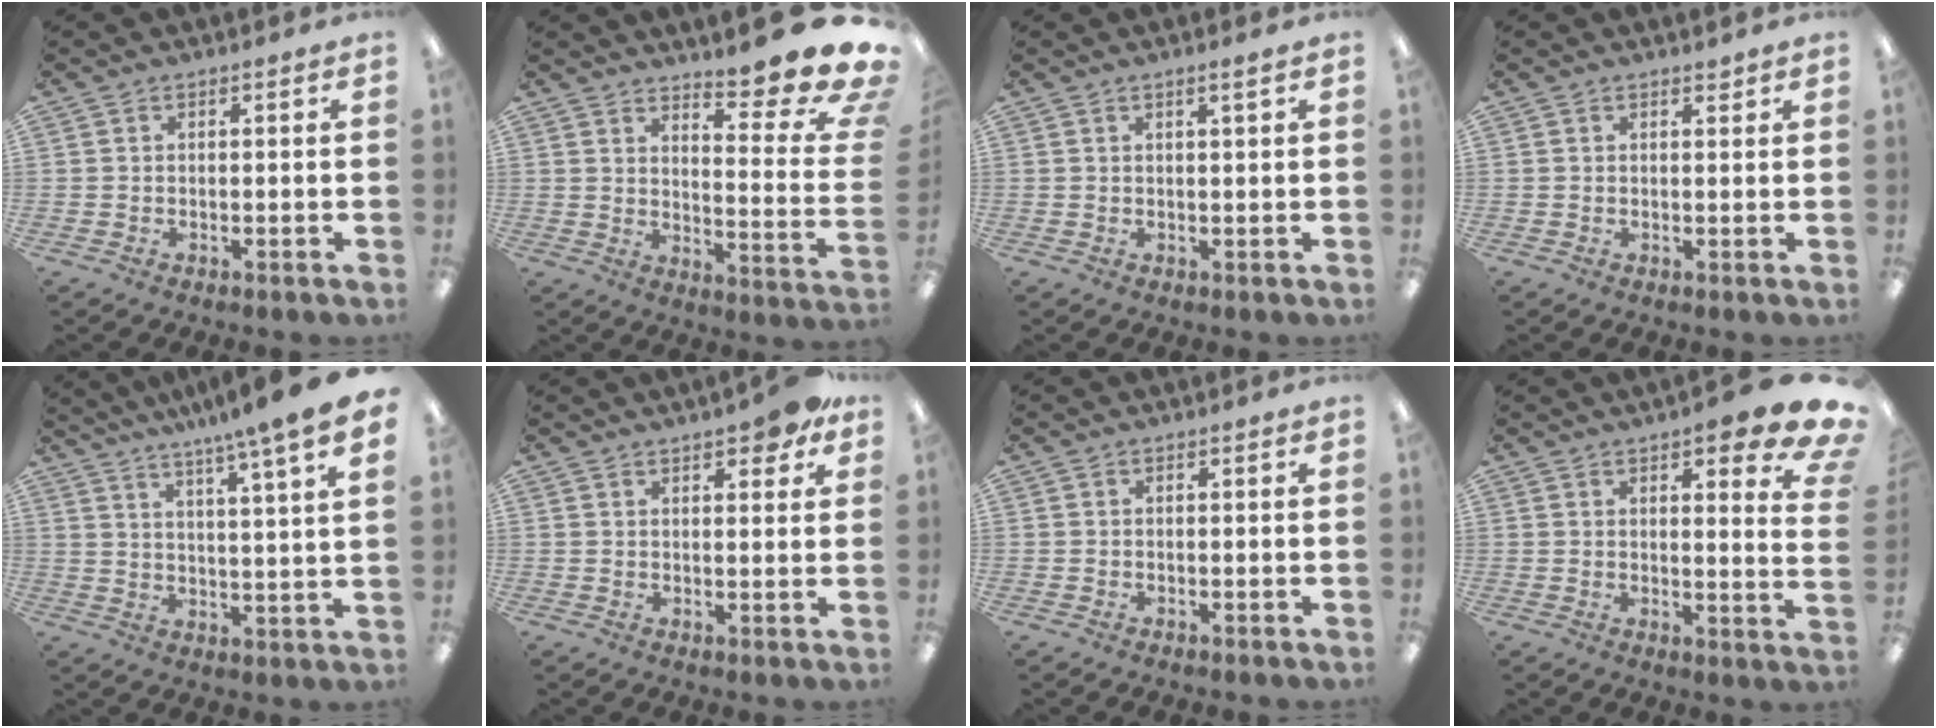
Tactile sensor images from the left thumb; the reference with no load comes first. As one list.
[{"total": 12.8, "force": [10.1, 2.3, 7.5], "torque": [-0.085, -0.109, 0.163]}, {"total": 1.6, "force": [1.1, 0.1, 1.2], "torque": [-0.025, 0.000, 0.018]}, {"total": 1.1, "force": [1.0, 0.3, 0.3], "torque": [0.001, -0.005, 0.017]}, {"total": 8.1, "force": [6.6, -0.4, 4.6], "torque": [-0.076, -0.052, 0.105]}, {"total": 5.2, "force": [3.7, 1.8, 3.1], "torque": [-0.030, -0.020, 0.059]}, {"total": 0.0}, {"total": 9.7, "force": [6.2, 2.8, 7.0], "torque": [-0.073, -0.043, 0.097]}]